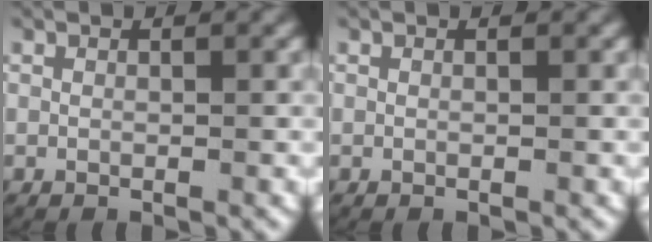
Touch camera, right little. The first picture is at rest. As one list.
[{"total": 0.0}]